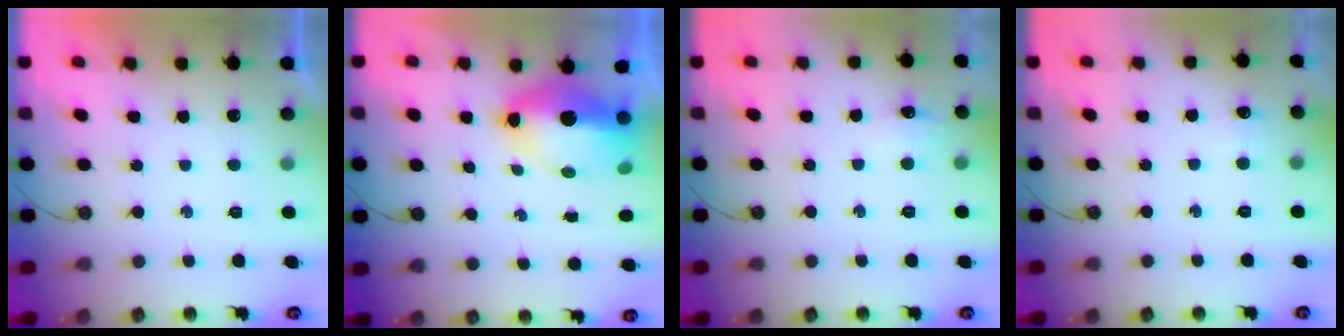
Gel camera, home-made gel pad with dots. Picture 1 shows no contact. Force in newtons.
{"total": 12.1, "press": 12.1, "slide": 1.2}
{"total": 6.1, "press": 6.1, "slide": 0.8}
{"total": 4.3, "press": 4.2, "slide": 0.7}